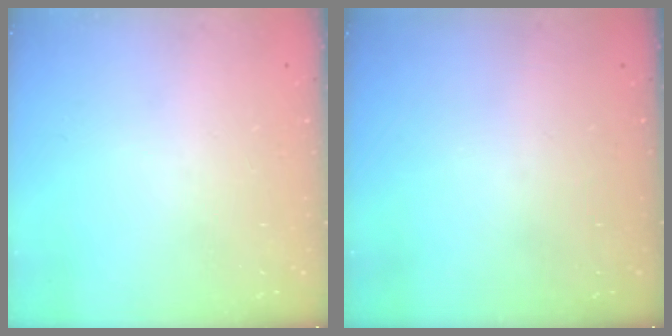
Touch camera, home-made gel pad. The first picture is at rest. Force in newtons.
{"total": 0.0}